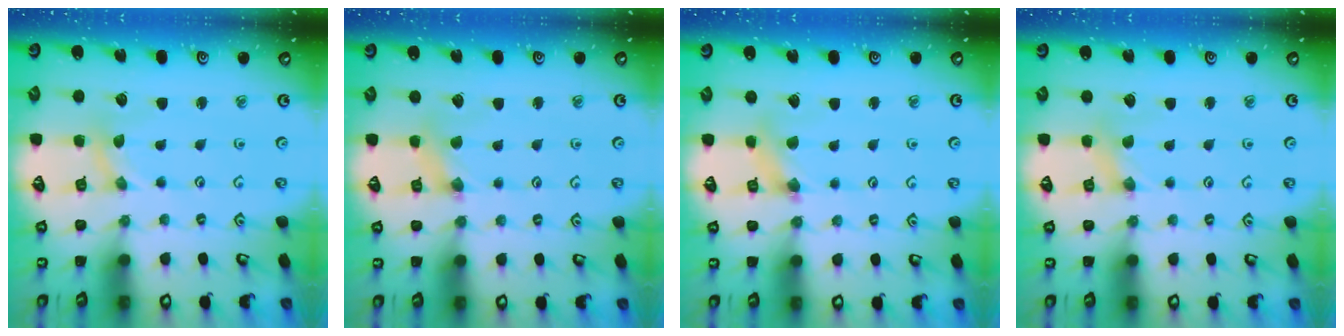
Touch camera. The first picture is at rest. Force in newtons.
{"total": 0.9, "press": 0.9, "slide": 0.2}
{"total": 3.4, "press": 3.4, "slide": 0.3}
{"total": 0.0}